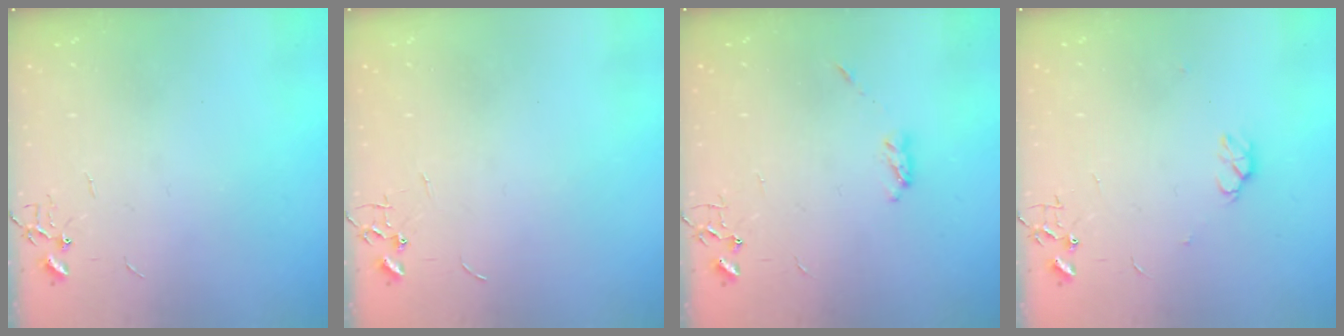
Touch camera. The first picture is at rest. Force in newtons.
{"total": 0.0}
{"total": 3.2, "press": 3.1, "slide": 0.5}
{"total": 4.8, "press": 4.7, "slide": 0.6}